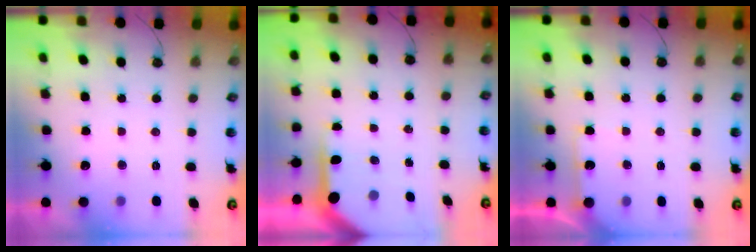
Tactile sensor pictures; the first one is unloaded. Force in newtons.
{"total": 5.0, "press": 5.0, "slide": 0.5}
{"total": 3.9, "press": 3.8, "slide": 0.5}